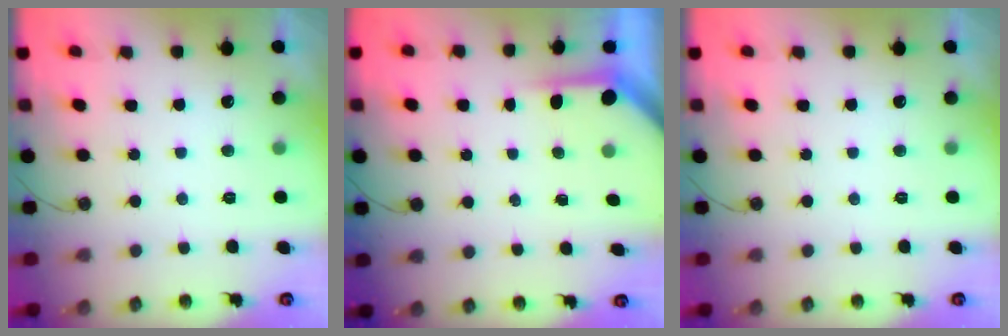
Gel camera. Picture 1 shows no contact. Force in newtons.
{"total": 3.8, "press": 3.8, "slide": 0.3}
{"total": 0.0}